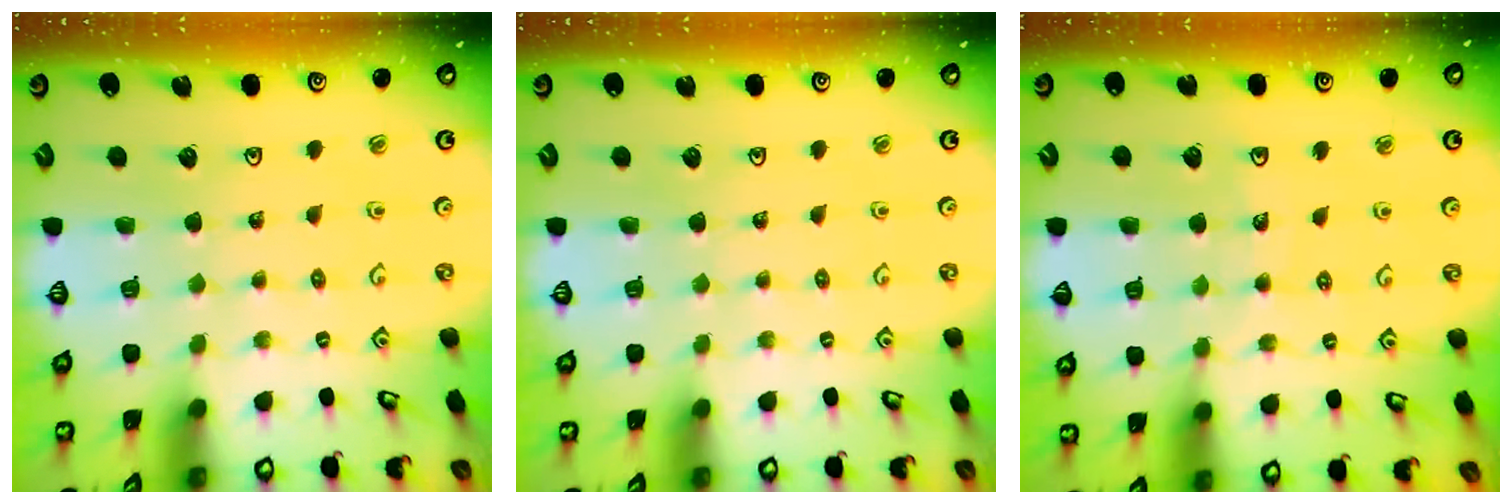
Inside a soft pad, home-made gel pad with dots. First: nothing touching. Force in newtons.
{"total": 0.0}
{"total": 6.2, "press": 5.9, "slide": 2.1}